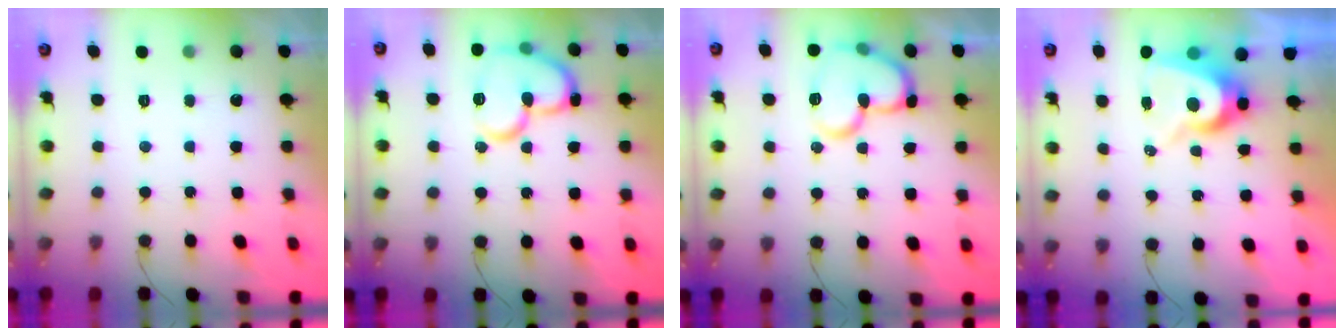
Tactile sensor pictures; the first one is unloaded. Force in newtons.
{"total": 17.3, "press": 17.3, "slide": 1.5}
{"total": 15.6, "press": 15.4, "slide": 1.9}
{"total": 8.5, "press": 8.5, "slide": 0.9}